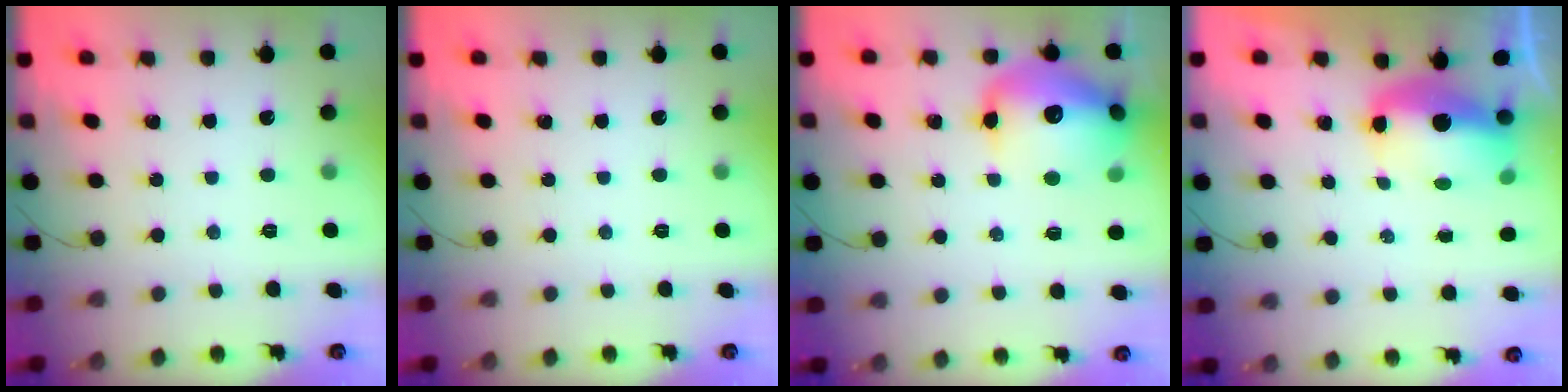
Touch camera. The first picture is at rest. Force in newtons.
{"total": 0.0}
{"total": 17.3, "press": 17.0, "slide": 3.0}
{"total": 8.6, "press": 8.5, "slide": 1.0}